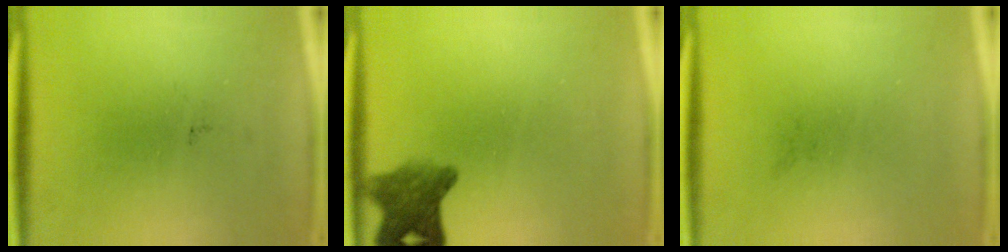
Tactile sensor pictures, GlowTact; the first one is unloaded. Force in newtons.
{"total": 6.4}
{"total": 0.0}